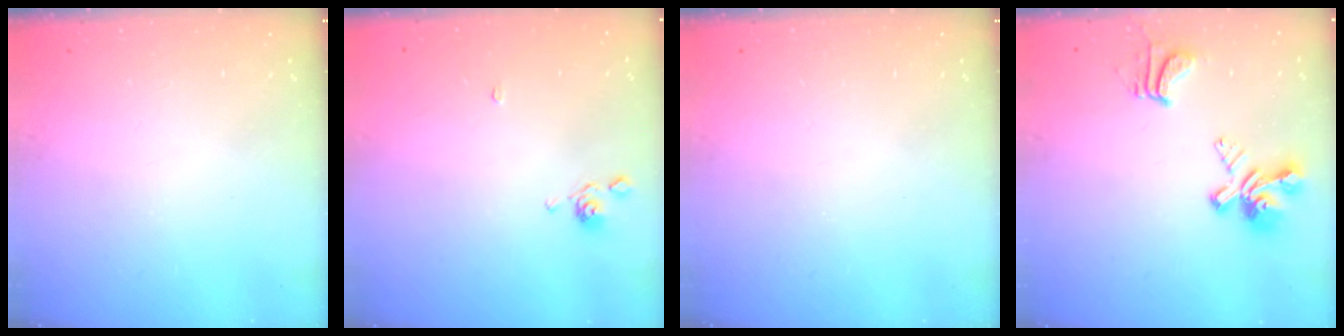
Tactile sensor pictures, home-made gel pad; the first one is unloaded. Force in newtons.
{"total": 4.8, "press": 4.8, "slide": 0.3}
{"total": 0.0}
{"total": 5.9, "press": 5.5, "slide": 1.9}